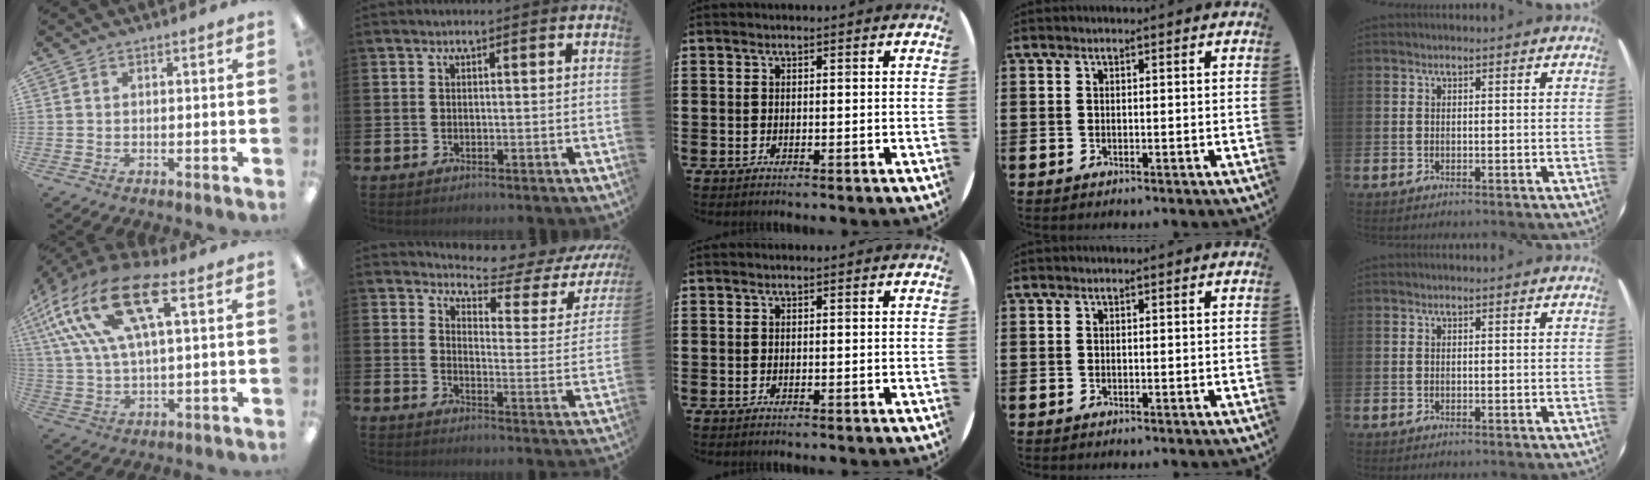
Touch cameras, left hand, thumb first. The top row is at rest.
{"thumb": {"total": 20.4, "force": [9.8, 8.5, 15.8], "torque": [-0.318, -0.027, 0.168]}, "index": {"total": 5.1, "force": [4.9, 1.1, 1.2], "torque": [-0.034, -0.046, 0.076]}}